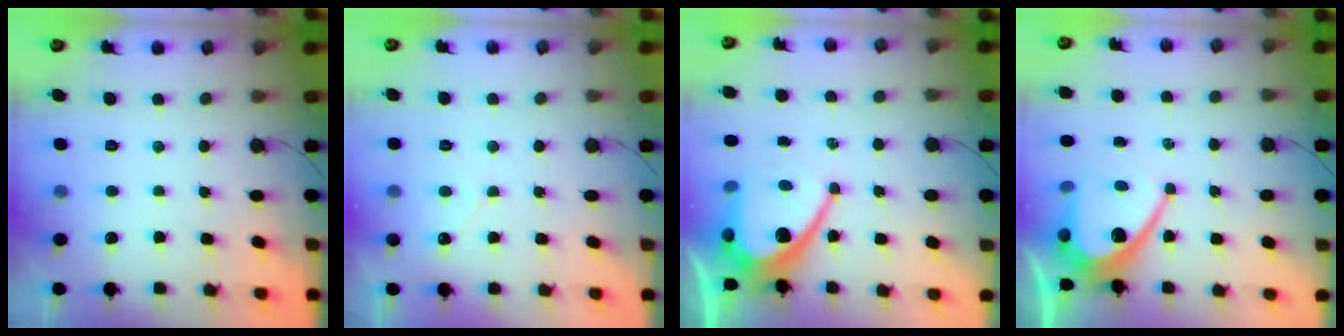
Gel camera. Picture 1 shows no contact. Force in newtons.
{"total": 1.6, "press": 1.6, "slide": 0.1}
{"total": 12.7, "press": 12.7, "slide": 1.2}
{"total": 11.0, "press": 11.0, "slide": 0.8}